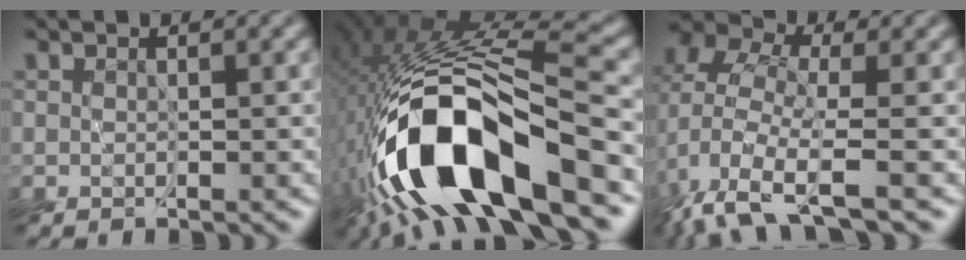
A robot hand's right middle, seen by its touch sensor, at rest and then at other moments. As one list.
[{"total": 14.4, "force": [-6.5, 4.8, 11.9], "torque": [-0.226, 0.004, -0.108]}, {"total": 7.8, "force": [-3.1, 3.7, 6.1], "torque": [-0.141, -0.010, -0.076]}]